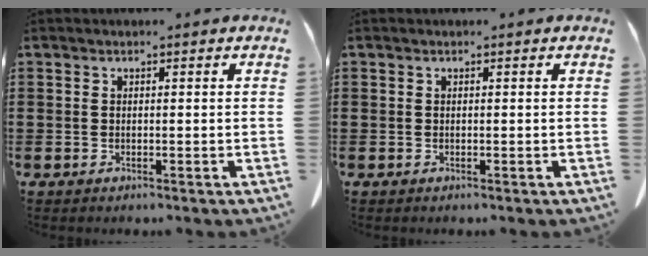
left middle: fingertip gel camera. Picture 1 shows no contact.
{"total": 0.0}